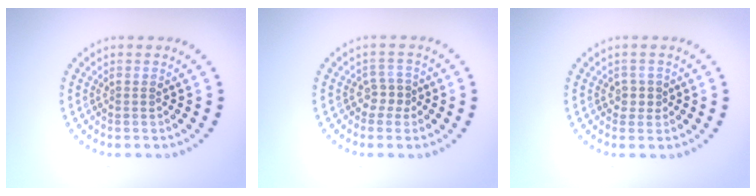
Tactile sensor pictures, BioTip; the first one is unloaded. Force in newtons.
{"total": 1.8, "press": 1.4, "slide": 1.2}
{"total": 1.4, "press": 1.2, "slide": 0.8}